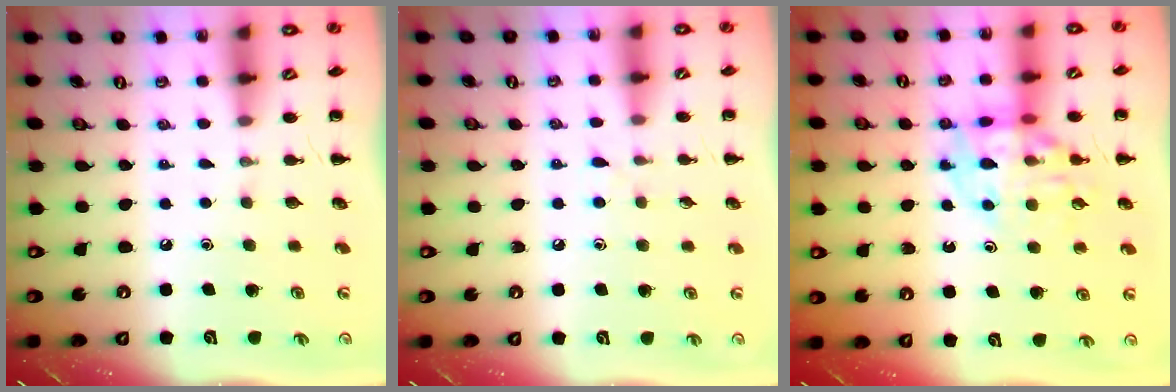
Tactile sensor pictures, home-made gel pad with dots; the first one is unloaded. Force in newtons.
{"total": 4.3, "press": 3.8, "slide": 2.0}
{"total": 14.0, "press": 13.8, "slide": 2.4}